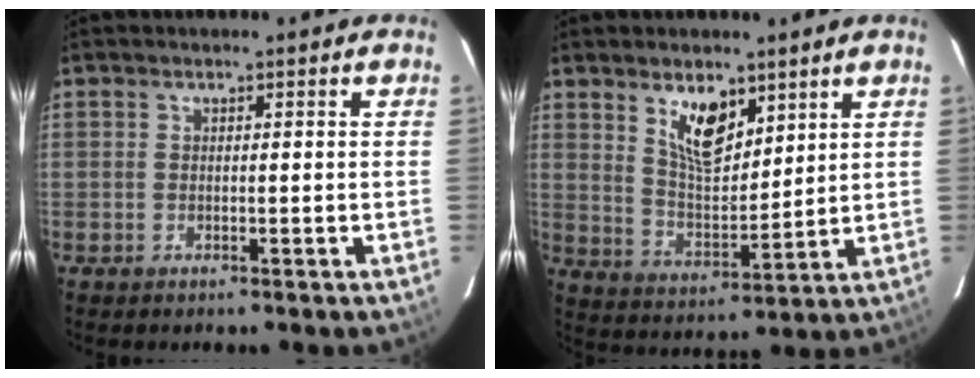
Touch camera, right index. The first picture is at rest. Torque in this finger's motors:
{"motor_torque": [0.55, 0.55, 0.26, 0.09]}